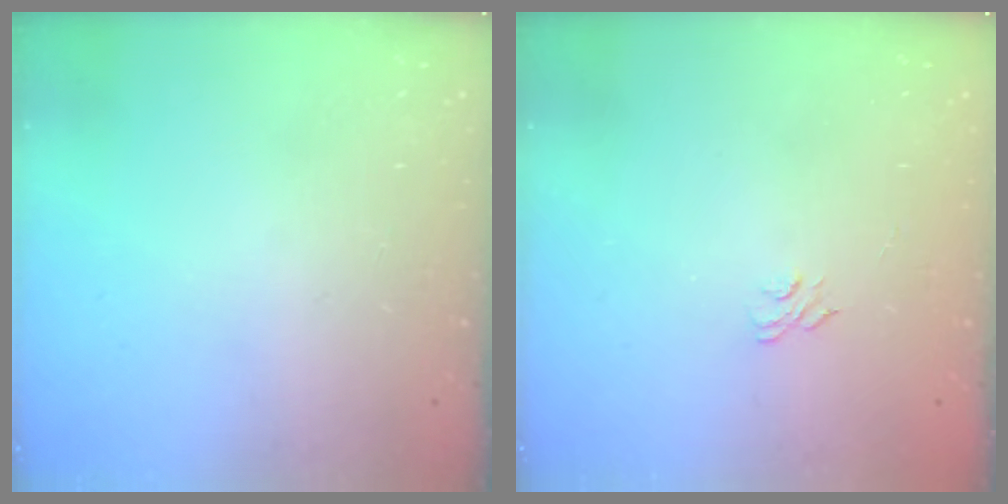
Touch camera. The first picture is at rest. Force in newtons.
{"total": 4.2, "press": 4.0, "slide": 1.1}